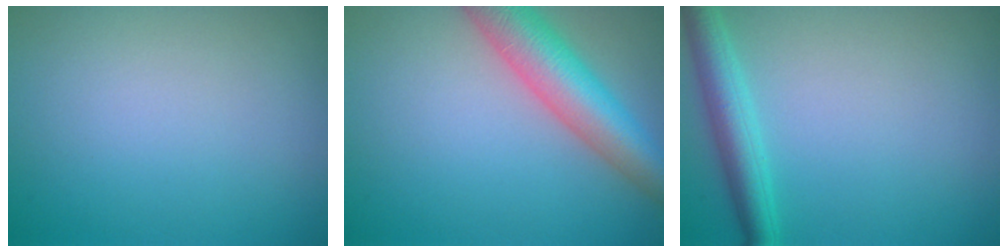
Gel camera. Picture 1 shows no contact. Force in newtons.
{"total": 7.1, "press": 7.1, "slide": 0.3}
{"total": 3.6, "press": 3.6, "slide": 0.1}